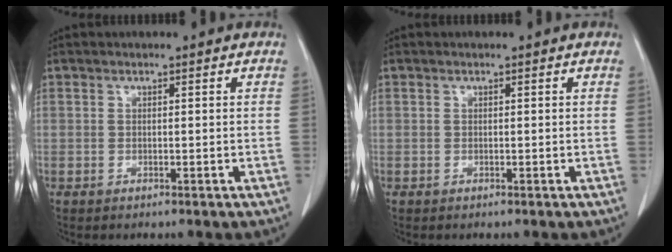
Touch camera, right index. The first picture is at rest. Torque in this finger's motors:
{"motor_torque": [0.00, 0.00, 0.00, 0.00]}